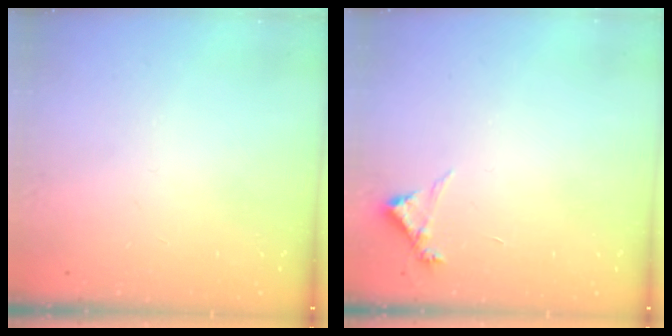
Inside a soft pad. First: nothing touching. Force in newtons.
{"total": 5.0, "press": 5.0, "slide": 0.5}